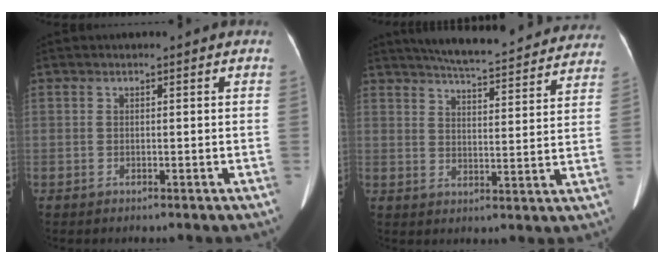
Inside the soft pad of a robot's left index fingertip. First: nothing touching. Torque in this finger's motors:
{"motor_torque": [0.20, -1.29, -0.01, 0.01]}